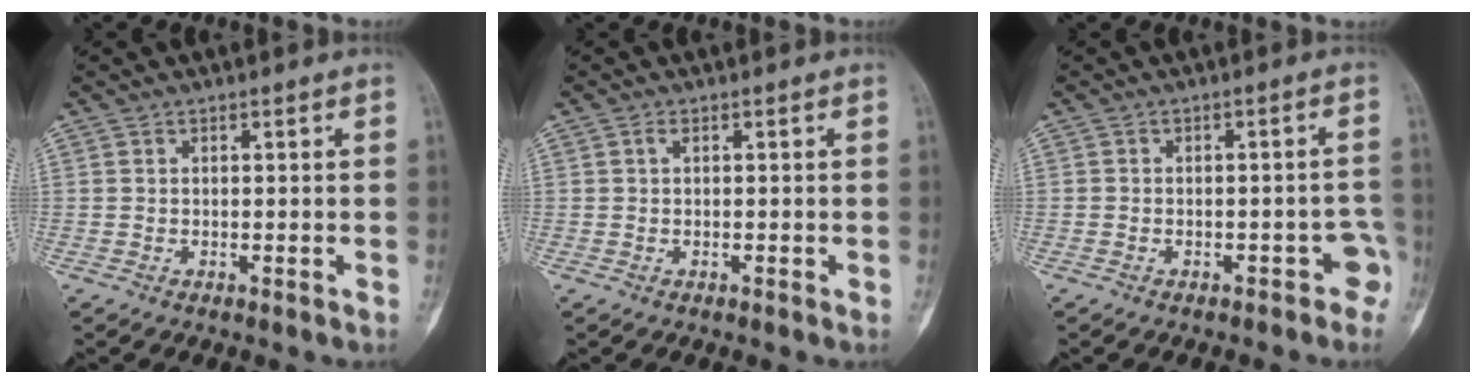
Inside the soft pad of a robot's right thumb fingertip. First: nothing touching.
{"total": 0.7, "force": [0.1, 0.3, 0.6], "torque": [-0.015, 0.000, 0.001]}
{"total": 3.9, "force": [-2.4, 2.2, 2.2], "torque": [-0.007, 0.036, -0.028]}